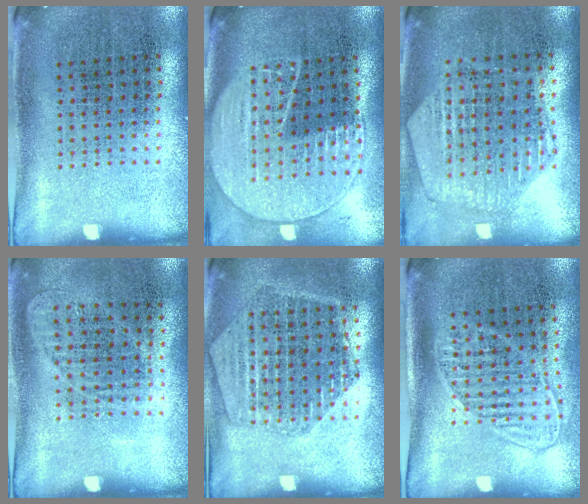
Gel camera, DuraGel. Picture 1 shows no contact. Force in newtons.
{"total": 1.9, "press": 1.8, "slide": 0.8}
{"total": 1.2, "press": 1.2, "slide": 0.2}
{"total": 0.9, "press": 0.8, "slide": 0.4}
{"total": 1.7, "press": 1.6, "slide": 0.5}
{"total": 1.4, "press": 1.1, "slide": 0.7}